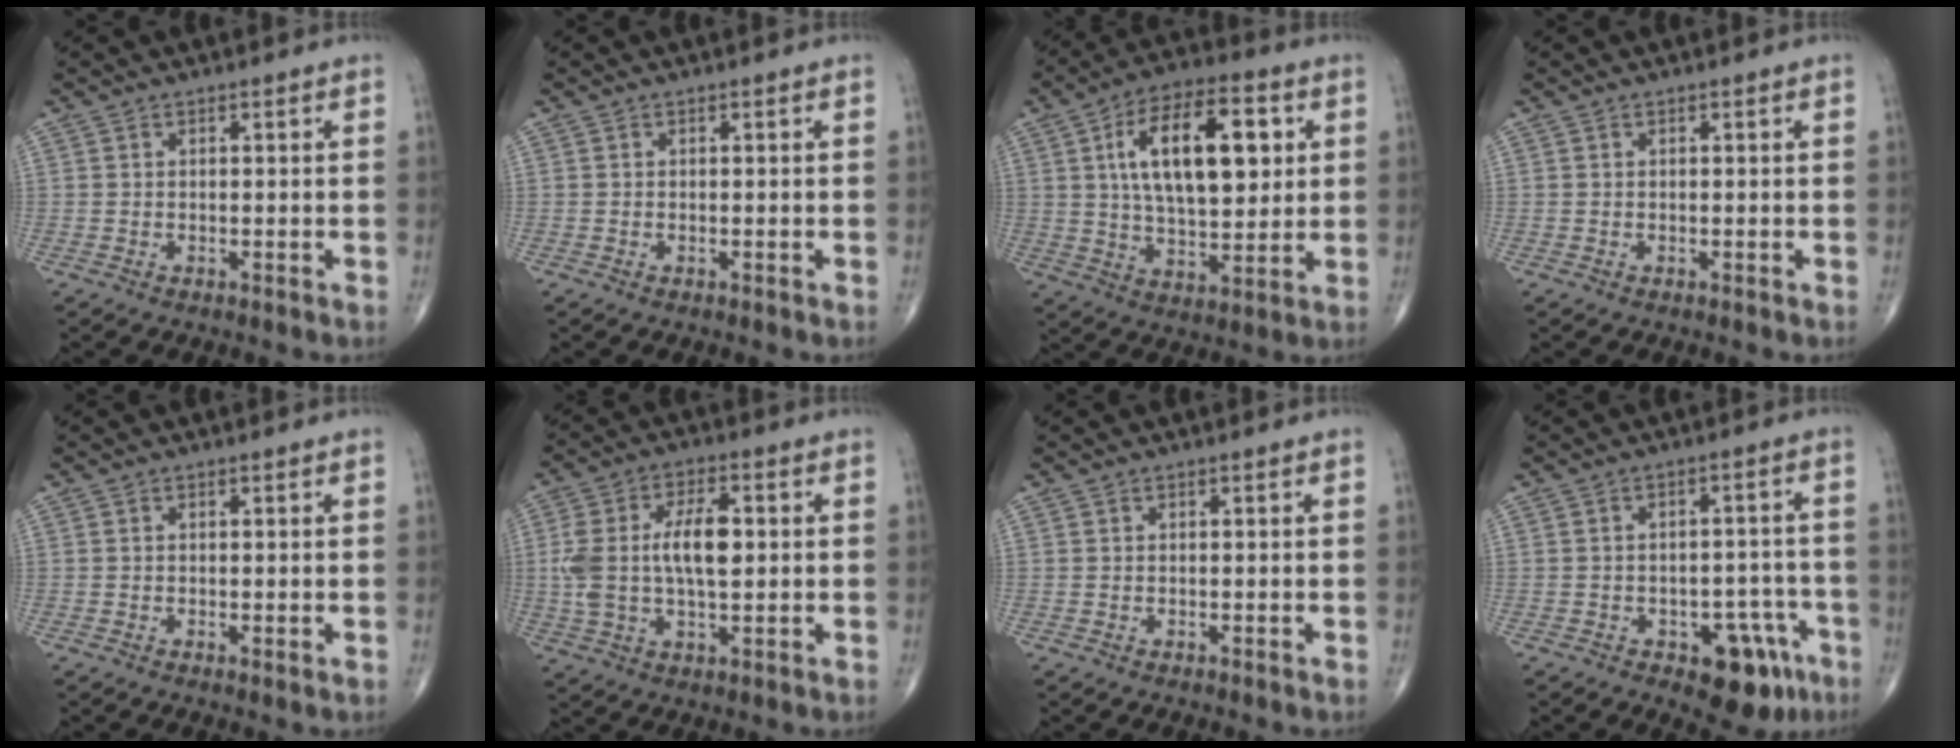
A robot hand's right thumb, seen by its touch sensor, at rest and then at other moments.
{"total": 0.0}
{"total": 19.4, "force": [4.8, 9.2, 16.4], "torque": [-0.242, -0.001, 0.078]}
{"total": 0.0}
{"total": 0.6, "force": [0.0, 0.1, 0.5], "torque": [-0.013, -0.004, -0.002]}
{"total": 12.4, "force": [1.1, 6.0, 10.8], "torque": [-0.209, 0.014, 0.022]}
{"total": 0.0}
{"total": 8.3, "force": [-4.3, 4.7, 5.3], "torque": [-0.032, 0.030, -0.048]}